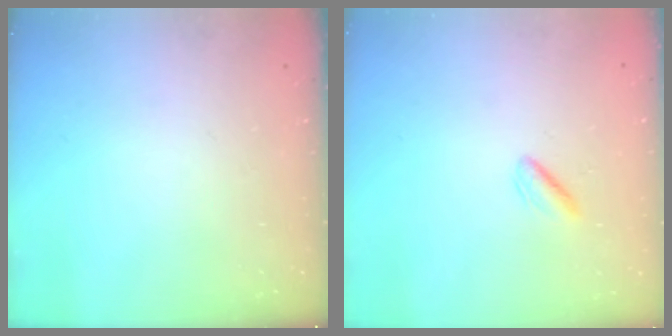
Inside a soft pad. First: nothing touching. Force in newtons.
{"total": 1.7, "press": 1.3, "slide": 1.0}